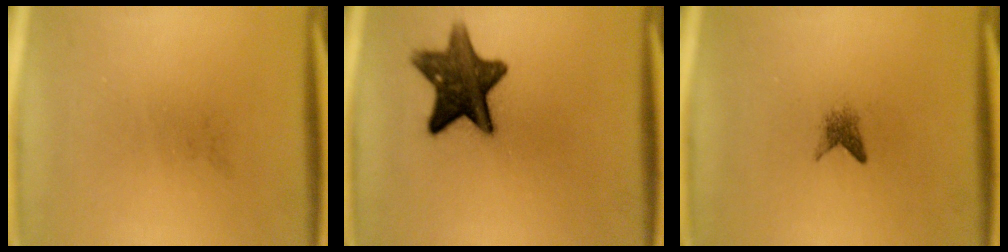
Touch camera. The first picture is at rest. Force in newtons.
{"total": 12.0}
{"total": 1.5}